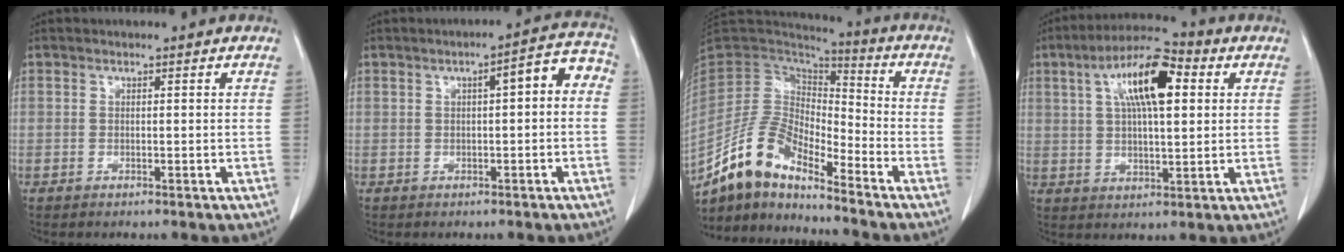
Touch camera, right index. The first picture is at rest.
{"total": 5.7, "force": [0.6, 1.4, 5.5], "torque": [-0.065, 0.031, 0.003]}
{"total": 12.3, "force": [-10.6, 3.1, 5.4], "torque": [-0.110, 0.027, -0.206]}
{"total": 12.5, "force": [4.0, 3.5, 11.3], "torque": [-0.205, 0.027, 0.064]}